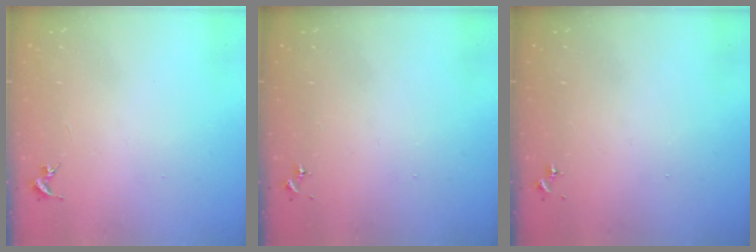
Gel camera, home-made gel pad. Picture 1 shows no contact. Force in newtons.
{"total": 0.0}
{"total": 0.0}